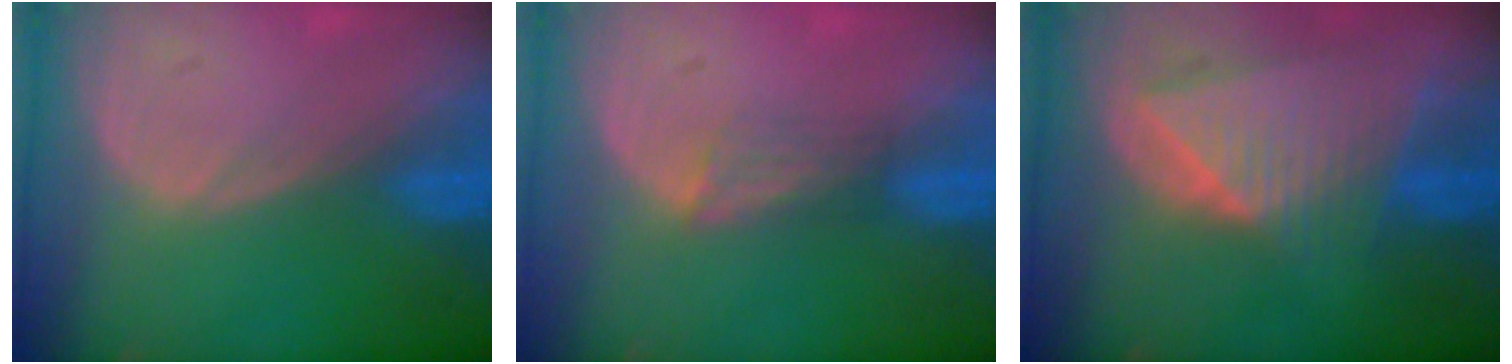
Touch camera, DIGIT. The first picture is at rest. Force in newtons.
{"total": 2.4, "press": 1.9, "slide": 1.5}
{"total": 9.1, "press": 8.0, "slide": 4.3}